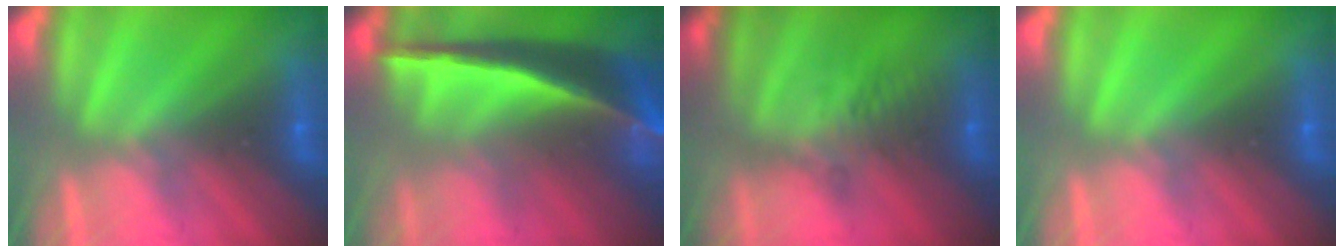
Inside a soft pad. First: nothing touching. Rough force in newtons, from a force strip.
{"total": 7.9}
{"total": 2.6}
{"total": 0.0}